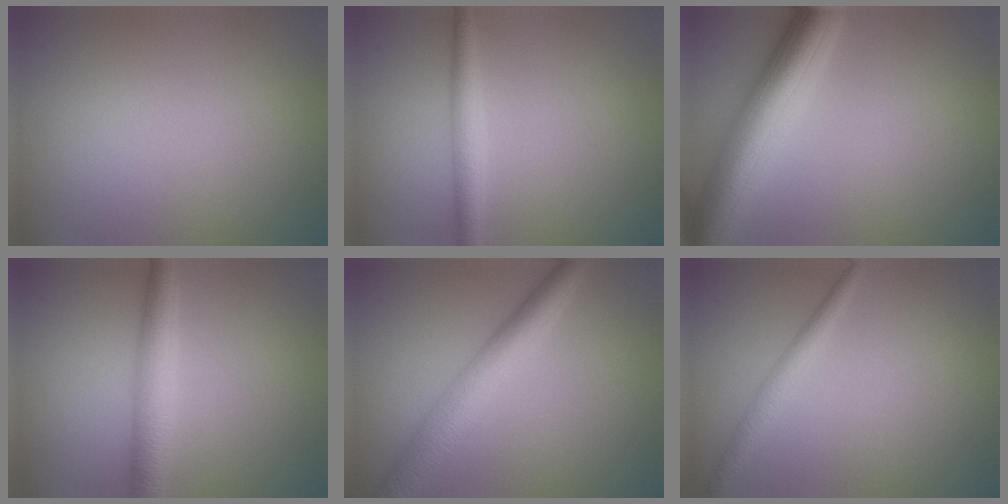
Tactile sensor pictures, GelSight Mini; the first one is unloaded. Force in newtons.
{"total": 2.3, "press": 2.3, "slide": 0.0}
{"total": 8.7, "press": 8.7, "slide": 0.4}
{"total": 4.0, "press": 4.0, "slide": 0.1}
{"total": 5.7, "press": 5.7, "slide": 0.0}
{"total": 1.9, "press": 1.9, "slide": 0.1}